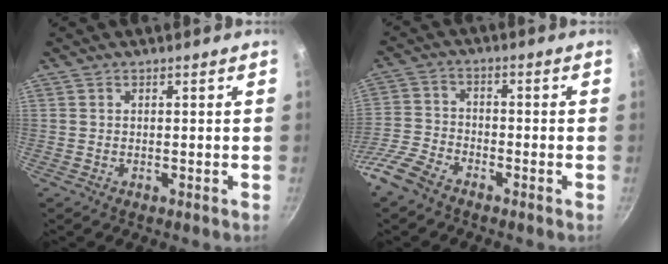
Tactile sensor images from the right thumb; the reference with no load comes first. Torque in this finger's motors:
{"motor_torque": [1.45, 0.20, 0.41, -0.28, 0.04]}